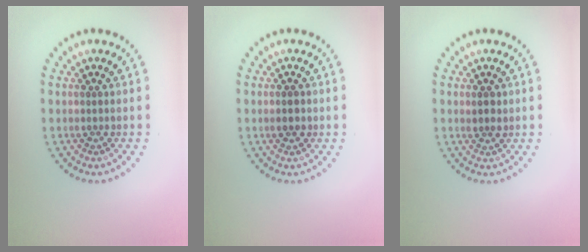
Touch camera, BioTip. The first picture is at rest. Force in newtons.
{"total": 1.2, "press": 1.2, "slide": 0.2}
{"total": 1.4, "press": 1.3, "slide": 0.4}